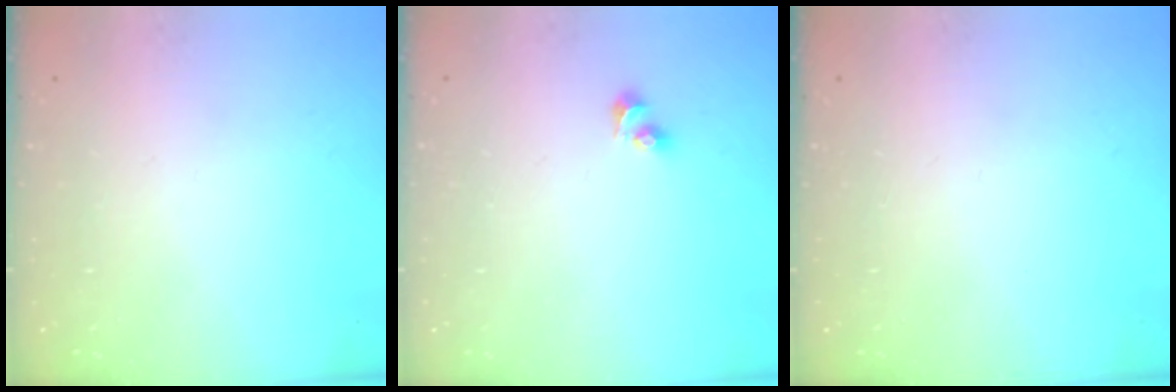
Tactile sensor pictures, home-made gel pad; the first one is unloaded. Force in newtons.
{"total": 3.5, "press": 3.0, "slide": 1.8}
{"total": 0.0}